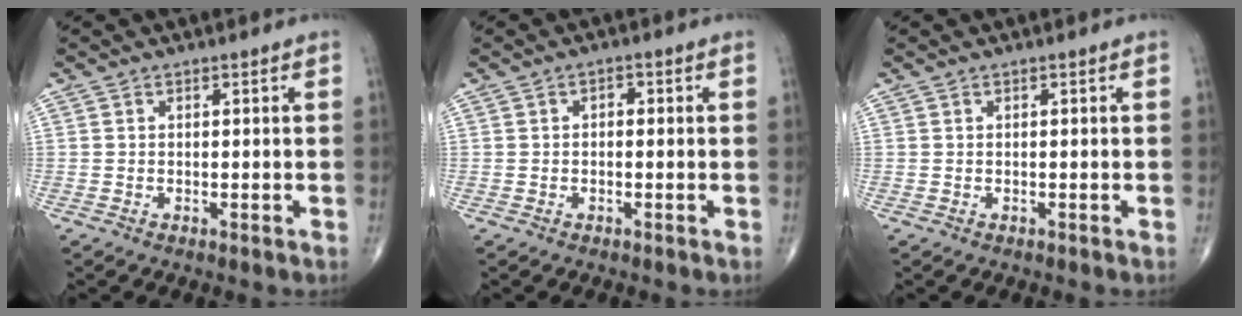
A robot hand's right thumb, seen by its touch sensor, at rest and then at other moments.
{"total": 1.3, "force": [0.1, 0.9, 1.0], "torque": [-0.006, 0.006, -0.003]}
{"total": 0.0}